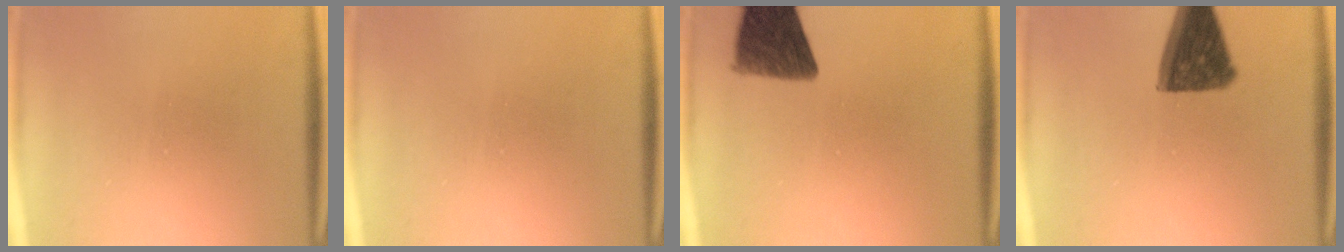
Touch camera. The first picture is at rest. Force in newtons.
{"total": 0.0}
{"total": 10.6}
{"total": 11.1}